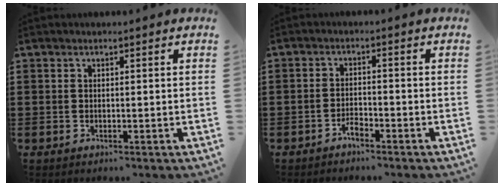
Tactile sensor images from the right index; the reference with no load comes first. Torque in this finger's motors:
{"motor_torque": [0.15, 0.50, 0.24, 0.01]}